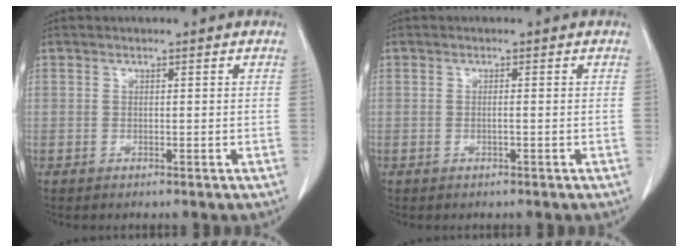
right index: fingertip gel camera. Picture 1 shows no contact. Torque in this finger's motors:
{"motor_torque": [-0.09, 0.10, -0.08, -0.01]}